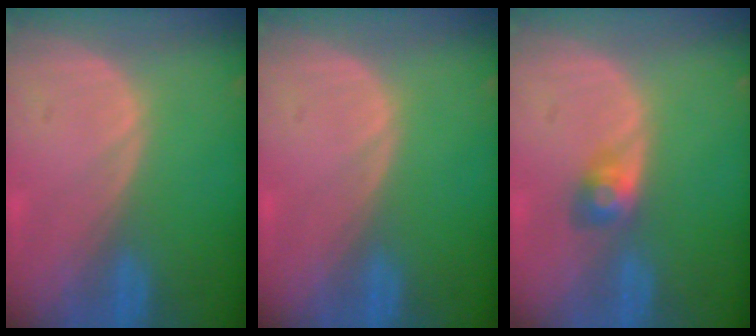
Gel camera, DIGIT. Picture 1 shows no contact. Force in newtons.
{"total": 0.0}
{"total": 2.9, "press": 2.7, "slide": 1.1}